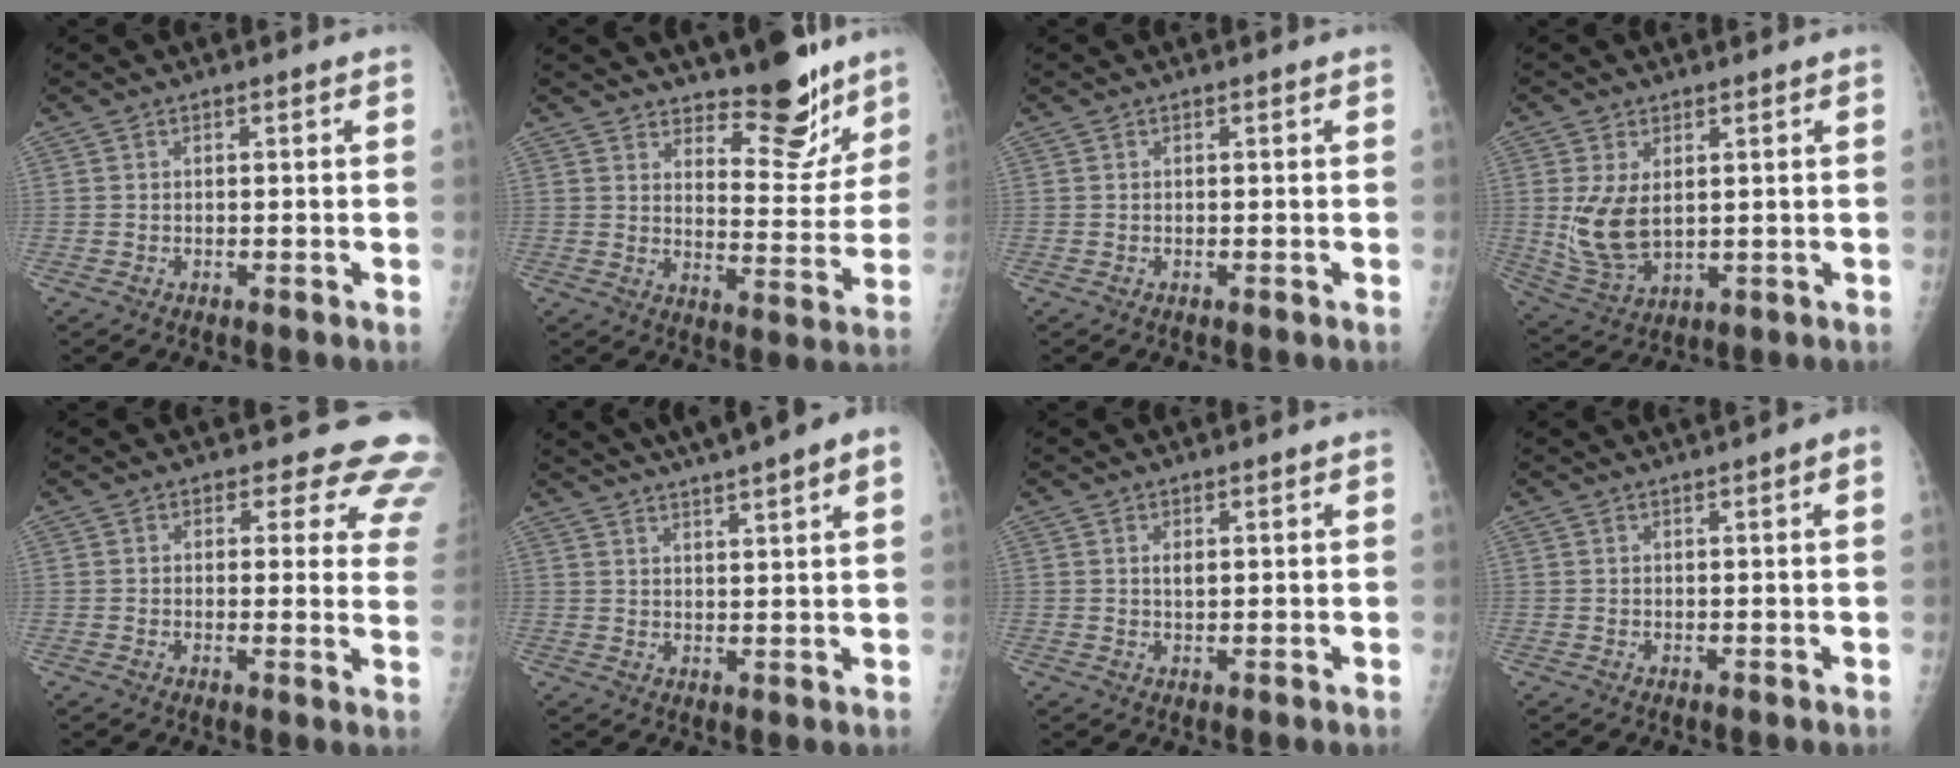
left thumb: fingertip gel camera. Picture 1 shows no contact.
{"total": 12.9, "force": [10.1, 4.8, 6.4], "torque": [-0.042, -0.083, 0.150]}
{"total": 0.0}
{"total": 9.1, "force": [1.4, 5.4, 7.1], "torque": [-0.137, -0.017, 0.045]}
{"total": 11.7, "force": [10.3, 4.8, 2.7], "torque": [0.030, -0.064, 0.080]}
{"total": 13.0, "force": [9.4, 1.5, 8.9], "torque": [-0.128, 0.007, 0.126]}
{"total": 1.4, "force": [0.7, 0.6, 1.0], "torque": [-0.016, -0.004, 0.013]}
{"total": 2.5, "force": [1.2, 0.2, 2.2], "torque": [-0.038, 0.008, 0.019]}